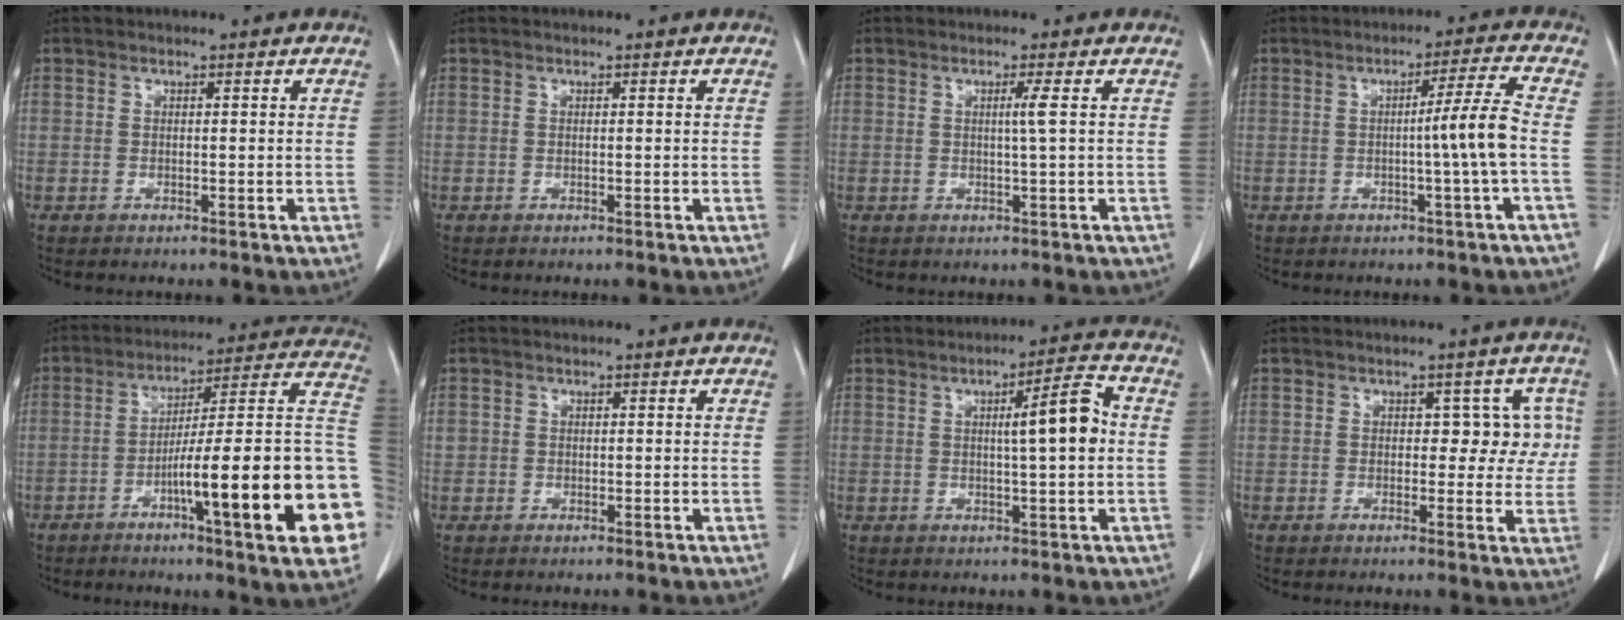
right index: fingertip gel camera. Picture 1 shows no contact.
{"total": 0.0}
{"total": 1.8, "force": [0.3, -0.7, 1.7], "torque": [-0.032, -0.003, 0.006]}
{"total": 5.8, "force": [-0.9, -1.8, 5.4], "torque": [-0.080, 0.003, -0.015]}
{"total": 24.4, "force": [-6.4, 1.3, 23.5], "torque": [-0.232, 0.013, -0.095]}
{"total": 0.8, "force": [0.1, 0.8, 0.1], "torque": [0.006, 0.005, -0.001]}
{"total": 7.0, "force": [0.6, 0.4, 7.0], "torque": [-0.102, 0.011, 0.005]}
{"total": 4.8, "force": [0.8, 3.1, 3.6], "torque": [-0.019, 0.020, 0.007]}